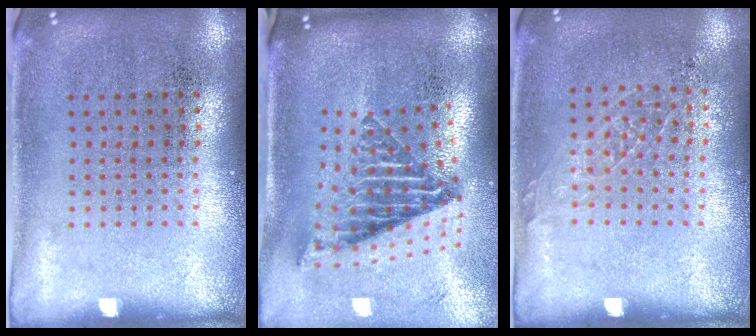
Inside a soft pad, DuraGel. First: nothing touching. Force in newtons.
{"total": 2.6, "press": 1.7, "slide": 2.0}
{"total": 0.9, "press": 0.8, "slide": 0.2}